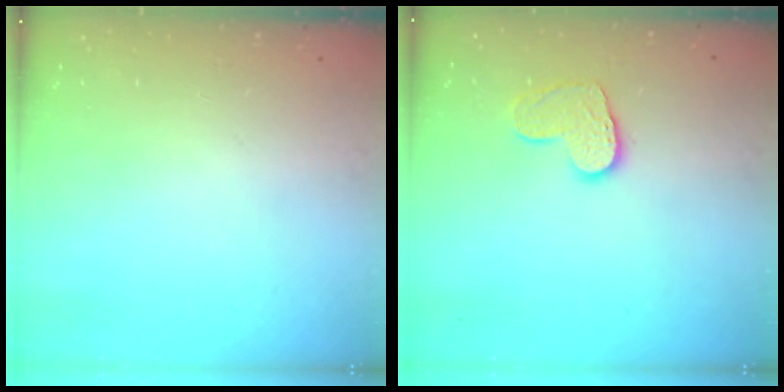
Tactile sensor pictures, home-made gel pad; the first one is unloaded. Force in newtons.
{"total": 9.5, "press": 9.5, "slide": 0.7}